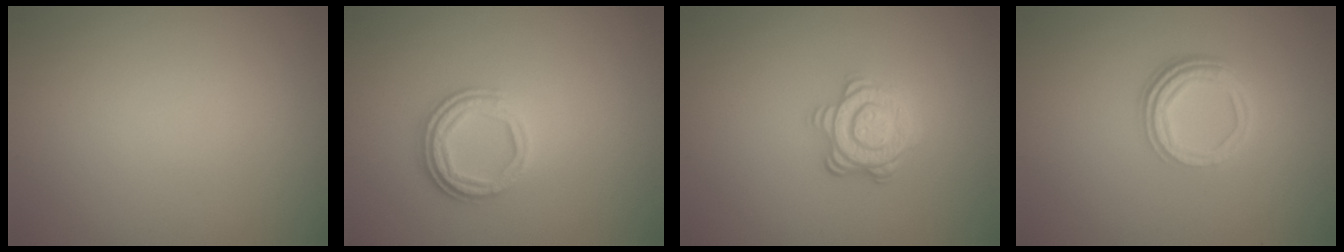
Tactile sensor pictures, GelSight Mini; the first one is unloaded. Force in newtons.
{"total": 3.3, "press": 2.5, "slide": 2.1}
{"total": 4.0, "press": 3.2, "slide": 2.5}
{"total": 3.5, "press": 2.6, "slide": 2.4}